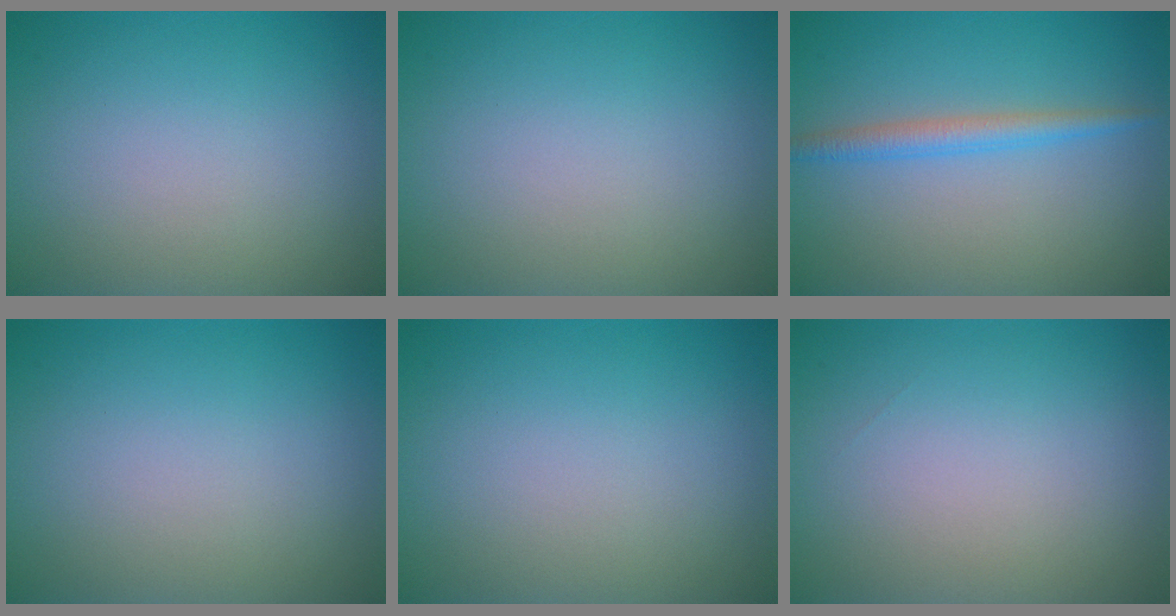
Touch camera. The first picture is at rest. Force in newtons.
{"total": 0.0}
{"total": 2.2, "press": 2.2, "slide": 0.1}
{"total": 0.0}
{"total": 0.0}
{"total": 0.0}